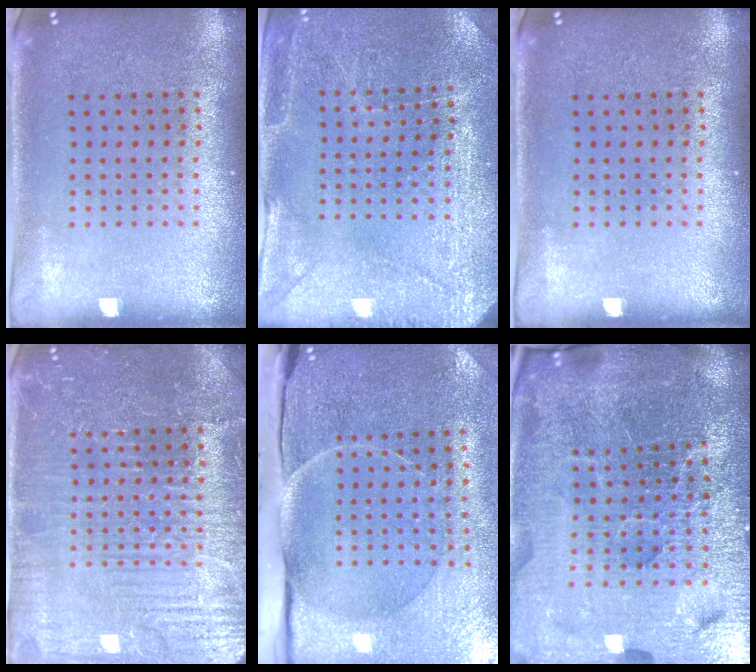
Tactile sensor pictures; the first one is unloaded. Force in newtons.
{"total": 2.8, "press": 2.8, "slide": 0.4}
{"total": 0.0}
{"total": 4.7, "press": 4.6, "slide": 1.1}
{"total": 4.5, "press": 3.8, "slide": 2.3}
{"total": 6.4, "press": 5.7, "slide": 2.9}